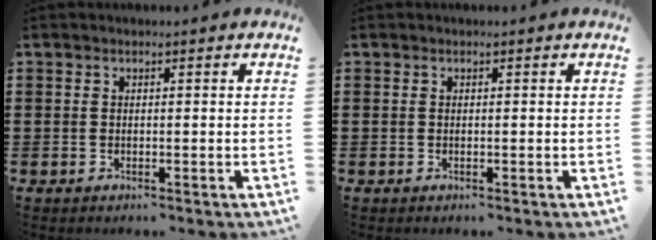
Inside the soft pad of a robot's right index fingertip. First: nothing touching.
{"total": 0.0}